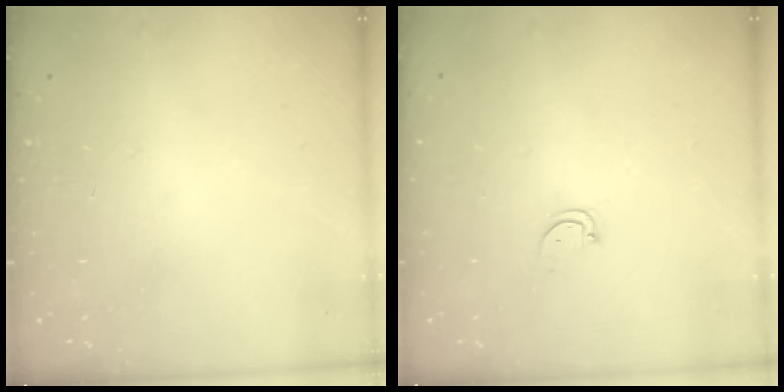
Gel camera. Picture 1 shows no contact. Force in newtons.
{"total": 3.1, "press": 3.1, "slide": 0.2}